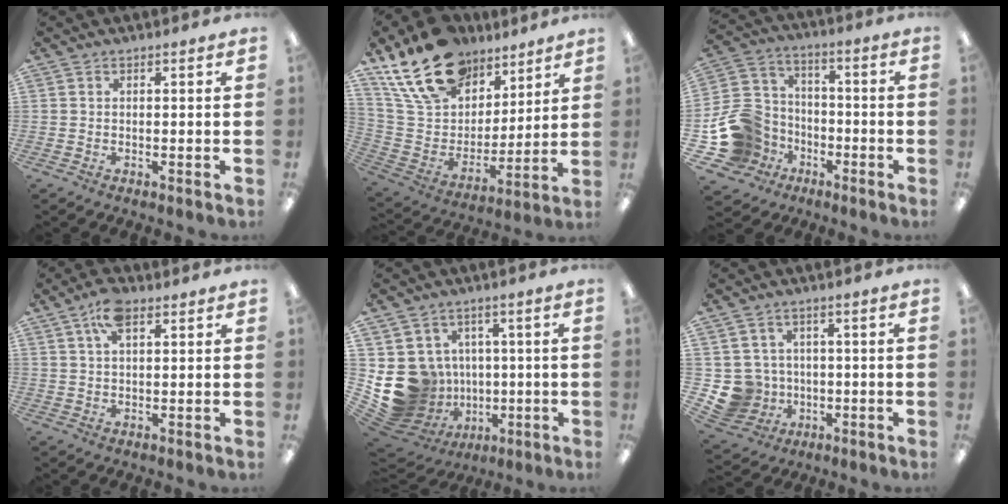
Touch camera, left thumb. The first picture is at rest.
{"total": 21.8, "force": [14.4, 13.1, 9.9], "torque": [-0.187, -0.067, 0.269]}
{"total": 16.5, "force": [-5.8, 14.4, 5.6], "torque": [-0.123, 0.037, -0.083]}
{"total": 6.7, "force": [3.7, 3.0, 4.7], "torque": [-0.093, 0.004, 0.065]}
{"total": 13.8, "force": [-0.7, 12.8, 5.0], "torque": [-0.125, -0.014, 0.016]}
{"total": 8.0, "force": [-0.7, 7.9, 1.1], "torque": [-0.069, 0.002, -0.005]}